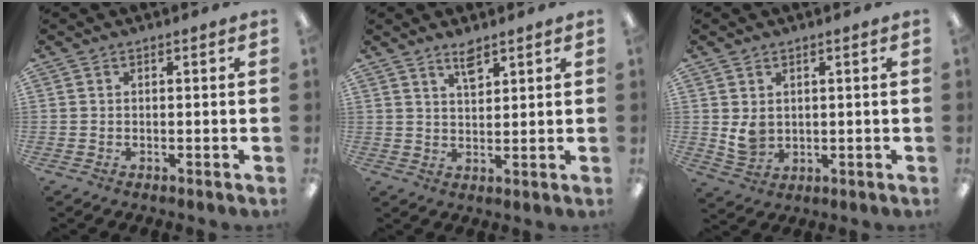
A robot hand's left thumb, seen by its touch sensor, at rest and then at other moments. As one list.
[{"total": 4.7, "force": [3.6, 1.6, 2.6], "torque": [-0.035, -0.019, 0.061]}, {"total": 4.5, "force": [1.7, 3.5, 2.3], "torque": [-0.038, -0.009, 0.031]}]